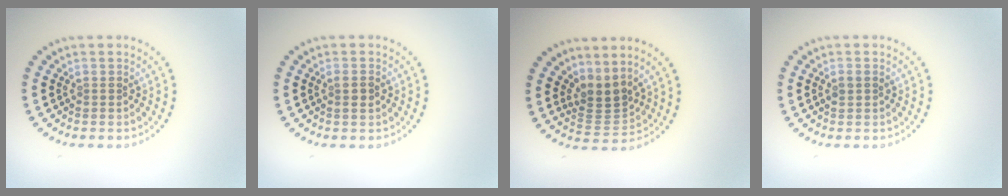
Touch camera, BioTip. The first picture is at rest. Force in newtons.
{"total": 1.2, "press": 1.1, "slide": 0.4}
{"total": 2.8, "press": 2.0, "slide": 2.0}
{"total": 0.9, "press": 0.9, "slide": 0.3}